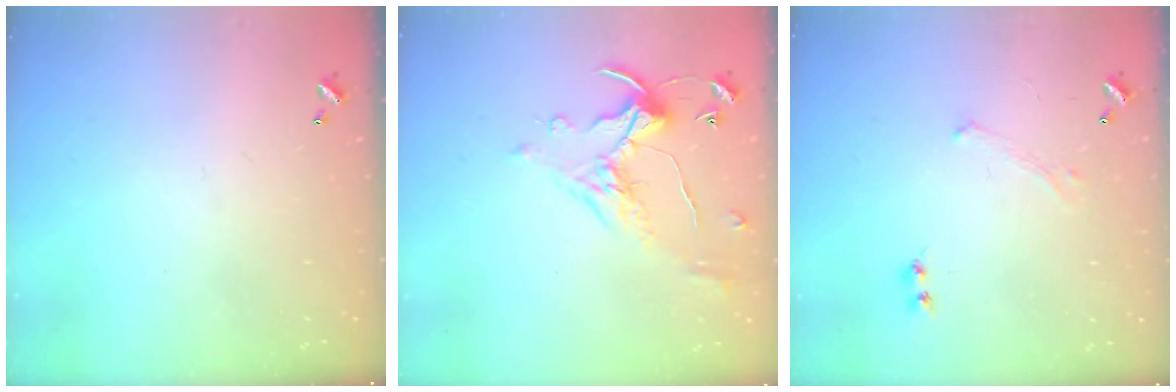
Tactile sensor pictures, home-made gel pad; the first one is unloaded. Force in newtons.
{"total": 1.1, "press": 0.6, "slide": 0.9}
{"total": 0.0}